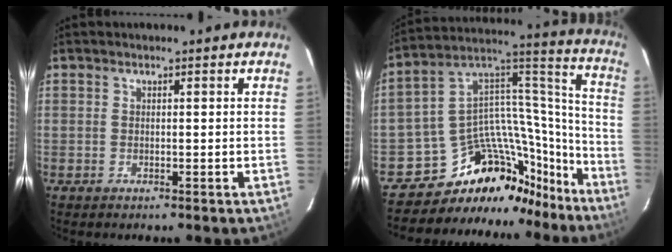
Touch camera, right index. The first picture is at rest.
{"total": 23.2, "force": [-19.2, 11.6, 5.9], "torque": [-0.102, 0.105, -0.290]}